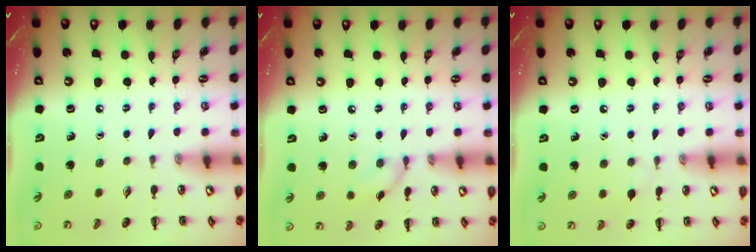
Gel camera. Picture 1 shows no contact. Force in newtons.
{"total": 6.4, "press": 6.3, "slide": 0.5}
{"total": 3.7, "press": 3.3, "slide": 1.6}